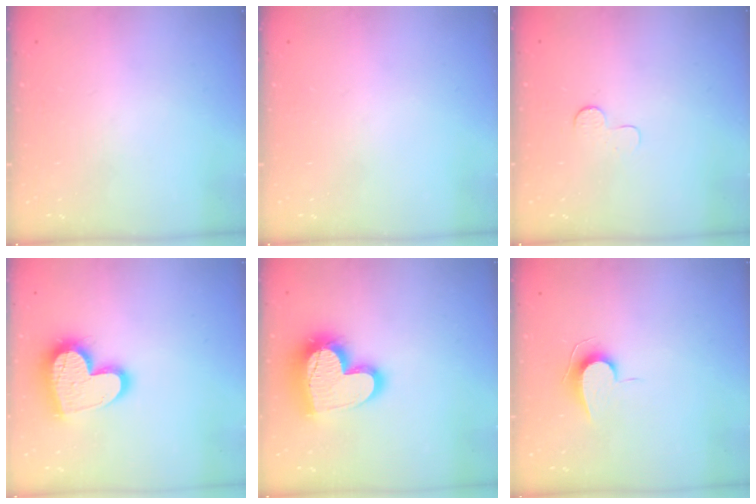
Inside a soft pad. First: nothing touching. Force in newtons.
{"total": 0.0}
{"total": 3.7, "press": 3.7, "slide": 0.4}
{"total": 16.6, "press": 16.5, "slide": 1.6}
{"total": 18.5, "press": 18.4, "slide": 1.6}
{"total": 7.0, "press": 7.0, "slide": 0.7}